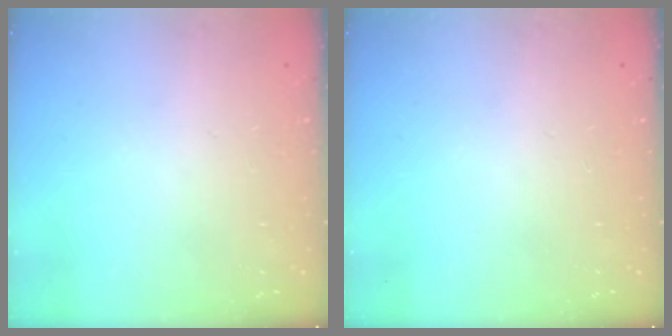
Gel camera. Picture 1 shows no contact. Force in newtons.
{"total": 0.0}